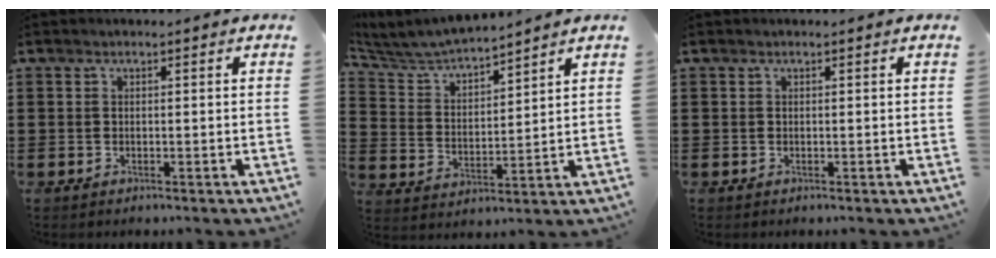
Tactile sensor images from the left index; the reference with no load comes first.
{"total": 5.3, "force": [5.2, 0.3, 1.0], "torque": [-0.048, -0.037, 0.086]}
{"total": 0.0}